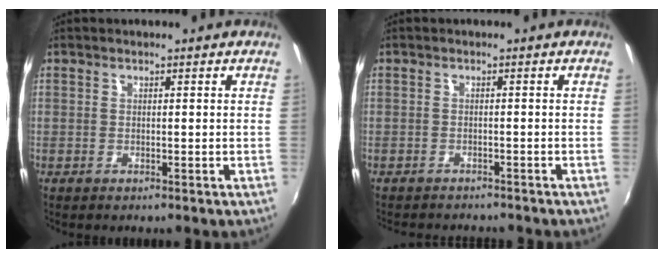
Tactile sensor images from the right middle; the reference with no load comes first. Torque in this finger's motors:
{"motor_torque": [1.02, -1.12, 0.14, 0.07]}